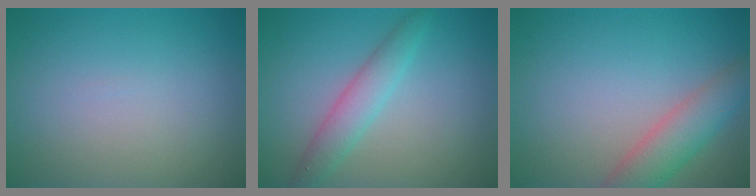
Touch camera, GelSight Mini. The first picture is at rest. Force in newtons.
{"total": 2.9, "press": 2.9, "slide": 0.0}
{"total": 4.2, "press": 4.2, "slide": 0.3}